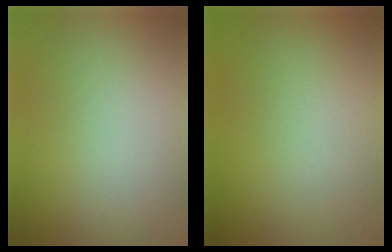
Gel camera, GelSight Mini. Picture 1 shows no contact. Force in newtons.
{"total": 0.0}